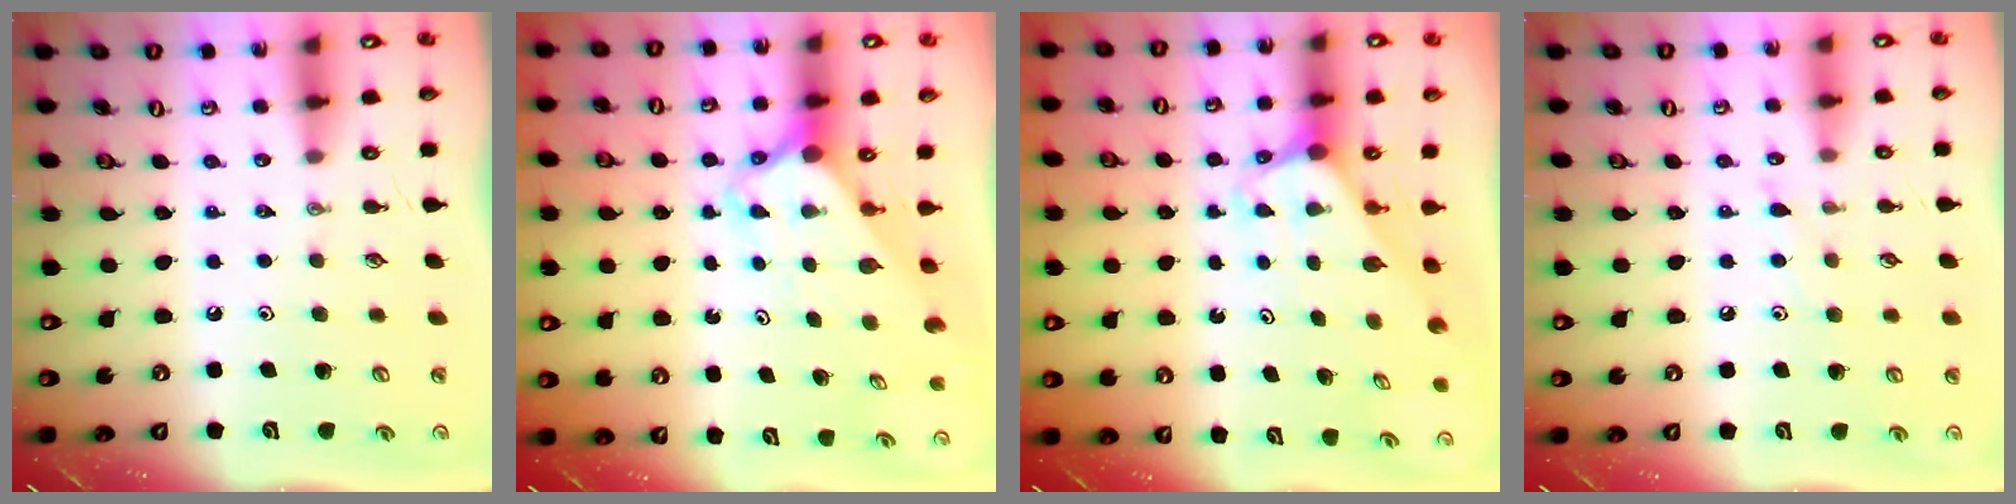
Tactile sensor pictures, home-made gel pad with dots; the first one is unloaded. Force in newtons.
{"total": 2.8, "press": 2.8, "slide": 0.2}
{"total": 1.8, "press": 1.8, "slide": 0.1}
{"total": 5.5, "press": 5.4, "slide": 0.6}